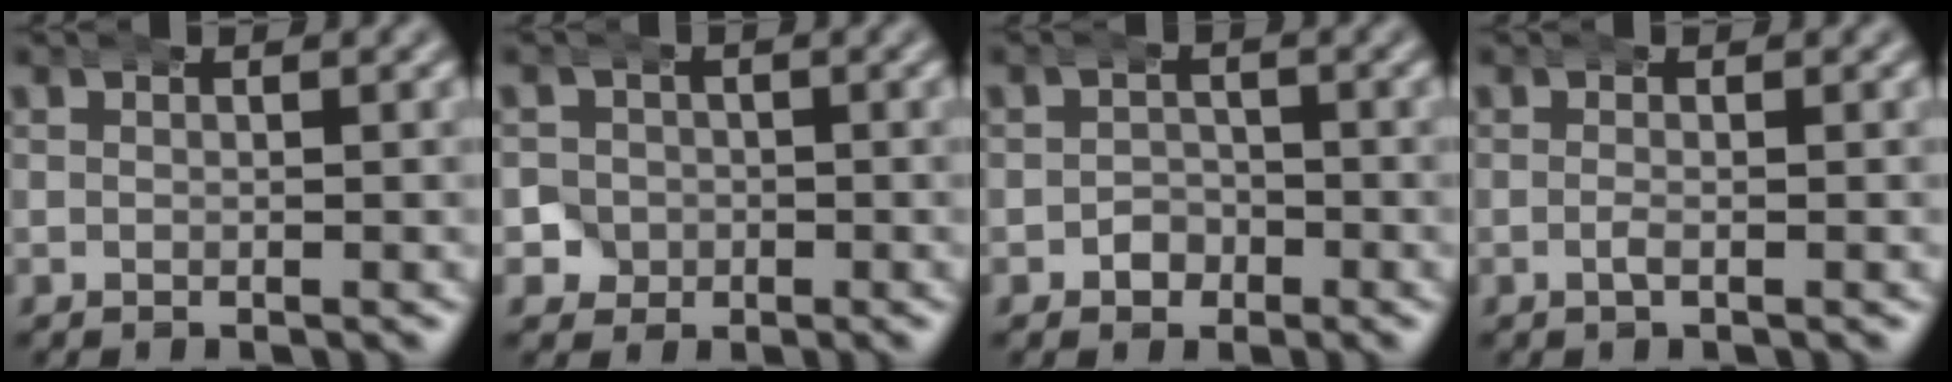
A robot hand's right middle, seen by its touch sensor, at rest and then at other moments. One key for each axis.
{"total": 4.2, "fx": -0.8, "fy": 4.1, "fz": 0.3, "tx": -0.023, "ty": -0.012, "tz": -0.021}
{"total": 1.4, "fx": -0.6, "fy": 1.2, "fz": -0.2, "tx": 0.005, "ty": -0.001, "tz": -0.012}
{"total": 0.6, "fx": -0.4, "fy": -0.2, "fz": 0.5, "tx": -0.015, "ty": -0.005, "tz": -0.005}